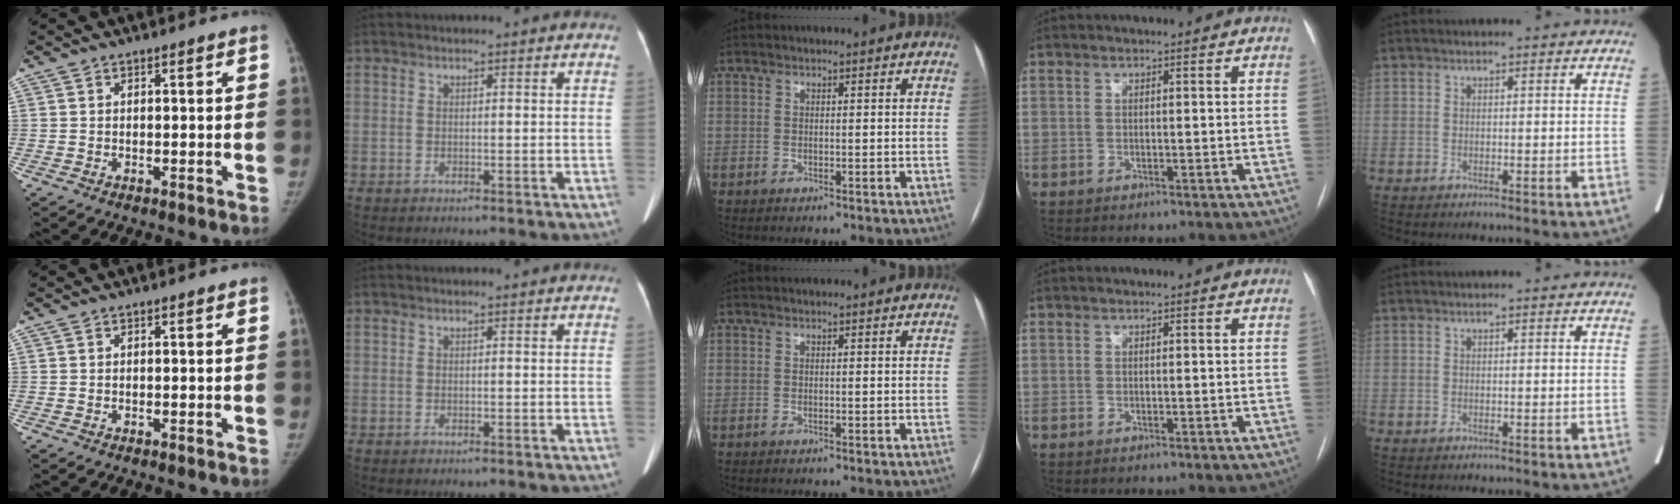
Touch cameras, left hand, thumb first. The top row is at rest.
{}